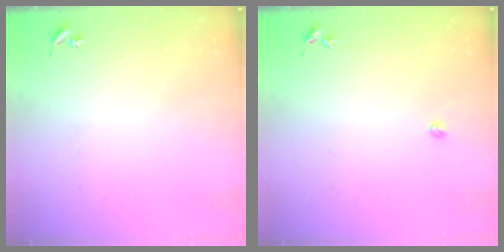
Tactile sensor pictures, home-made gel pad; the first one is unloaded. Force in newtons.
{"total": 2.4, "press": 2.4, "slide": 0.3}